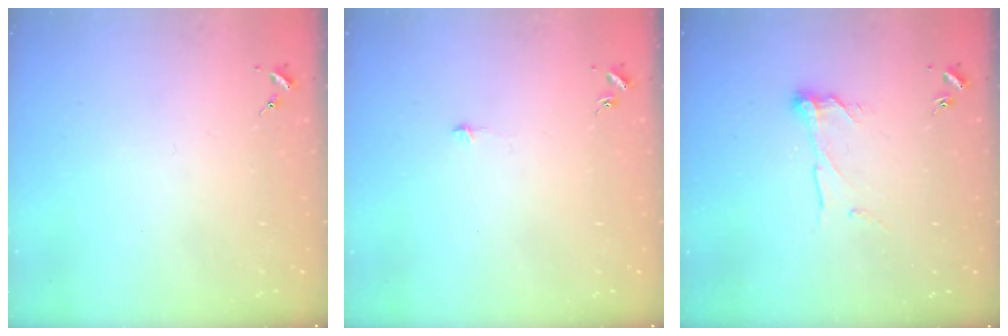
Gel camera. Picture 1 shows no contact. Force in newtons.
{"total": 3.1, "press": 3.1, "slide": 0.3}
{"total": 9.0, "press": 9.0, "slide": 0.4}